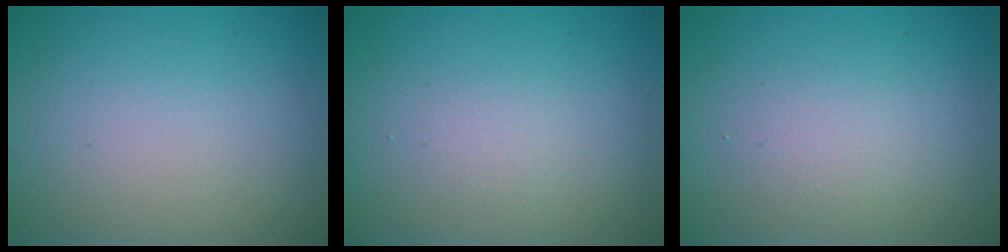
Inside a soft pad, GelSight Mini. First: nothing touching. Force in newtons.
{"total": 1.1, "press": 1.1, "slide": 0.2}
{"total": 1.9, "press": 1.9, "slide": 0.1}